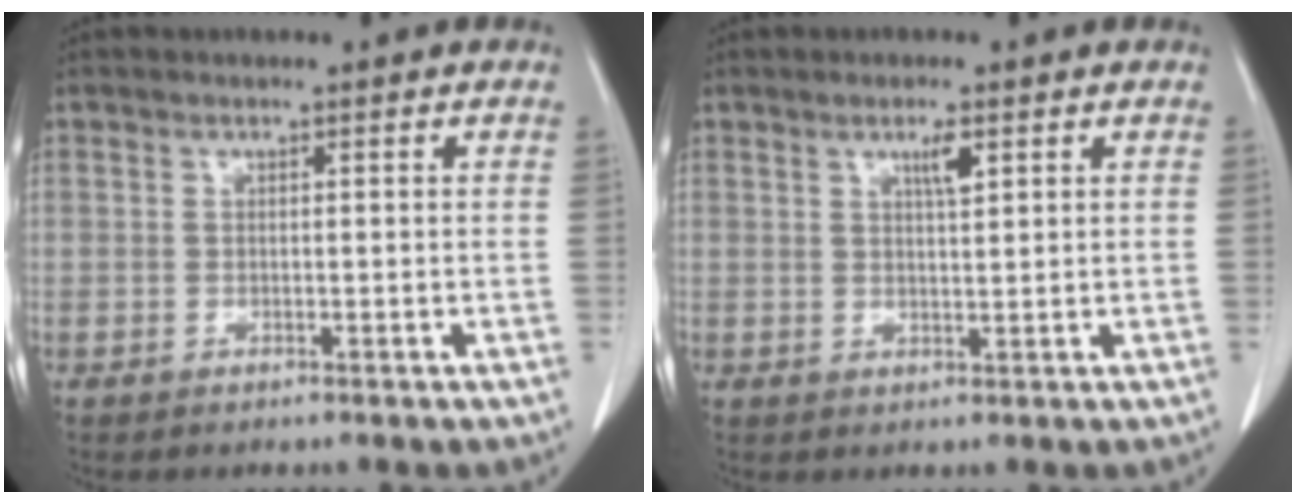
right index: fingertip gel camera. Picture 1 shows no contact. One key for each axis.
{"total": 2.7, "fx": 1.4, "fy": 0.3, "fz": 2.2, "tx": -0.039, "ty": -0.003, "tz": 0.024}